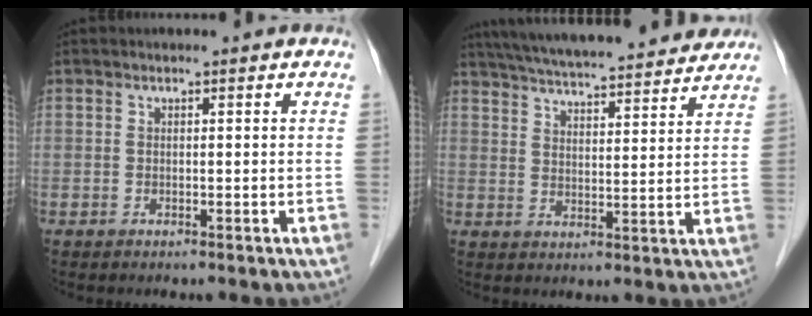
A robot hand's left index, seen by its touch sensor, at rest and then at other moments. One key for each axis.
{"total": 22.4, "fx": 20.3, "fy": 2.8, "fz": 9.2, "tx": -0.154, "ty": 0.024, "tz": 0.282}